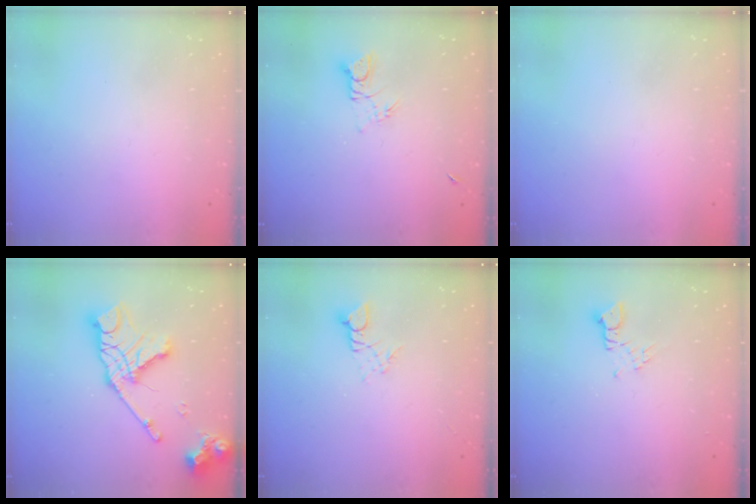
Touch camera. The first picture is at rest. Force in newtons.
{"total": 3.6, "press": 3.6, "slide": 0.3}
{"total": 0.0}
{"total": 18.0, "press": 17.8, "slide": 2.0}
{"total": 2.7, "press": 2.7, "slide": 0.3}
{"total": 2.4, "press": 2.3, "slide": 0.3}